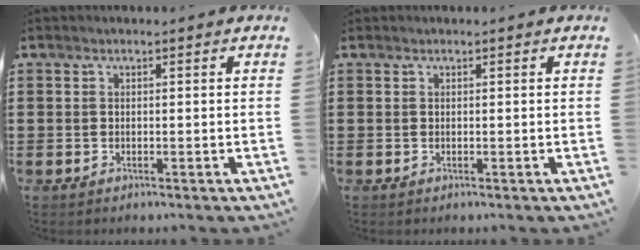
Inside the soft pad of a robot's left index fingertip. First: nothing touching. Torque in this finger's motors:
{"motor_torque": [-0.10, -0.14, -0.10, -0.02]}